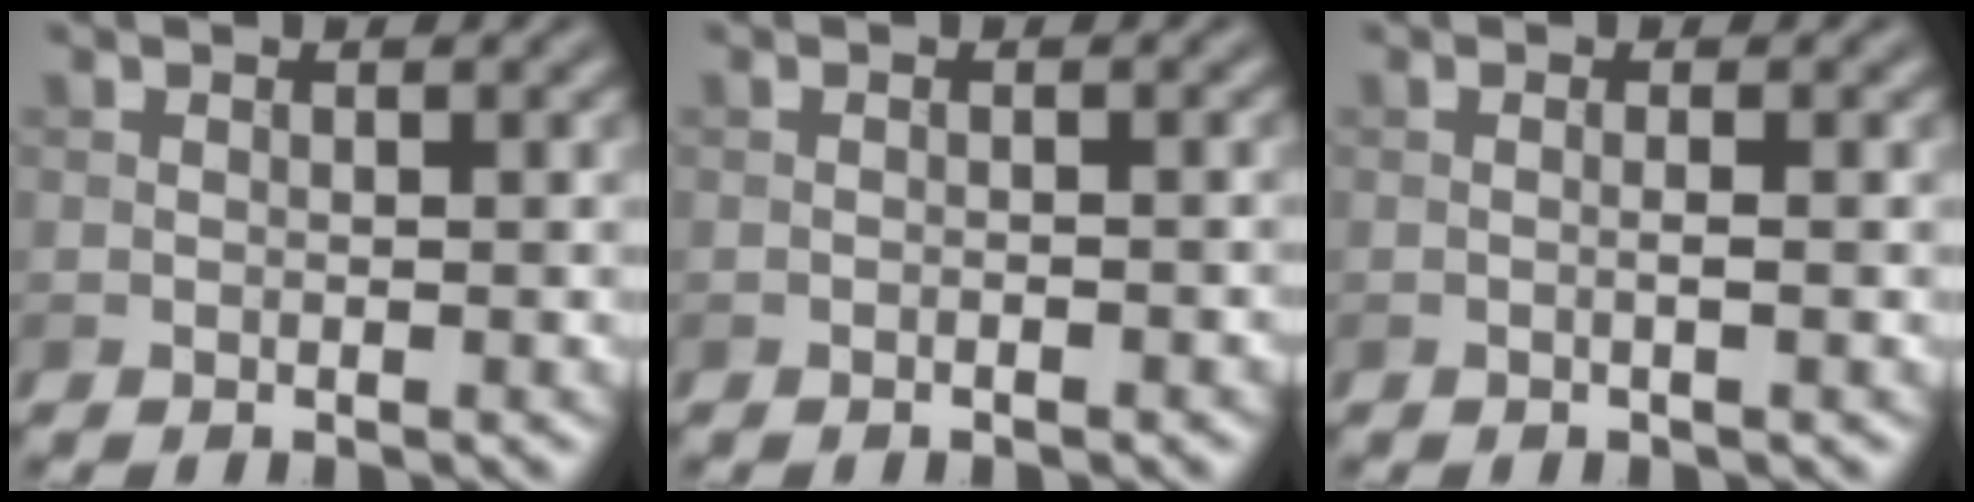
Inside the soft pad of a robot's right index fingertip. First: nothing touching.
{"total": 0.8, "force": [-0.5, 0.2, 0.6], "torque": [-0.009, 0.001, -0.009]}
{"total": 1.1, "force": [-0.1, 0.2, 1.0], "torque": [-0.014, 0.001, -0.005]}